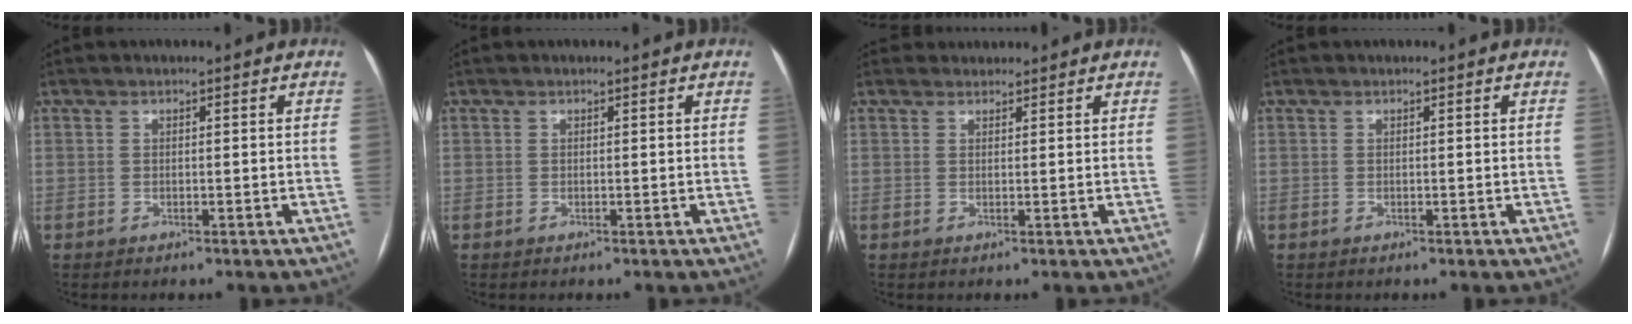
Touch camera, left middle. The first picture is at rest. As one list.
[{"total": 0.0}, {"total": 1.8, "force": [1.6, 0.6, -0.3], "torque": [0.004, 0.018, 0.026]}, {"total": 0.0}]